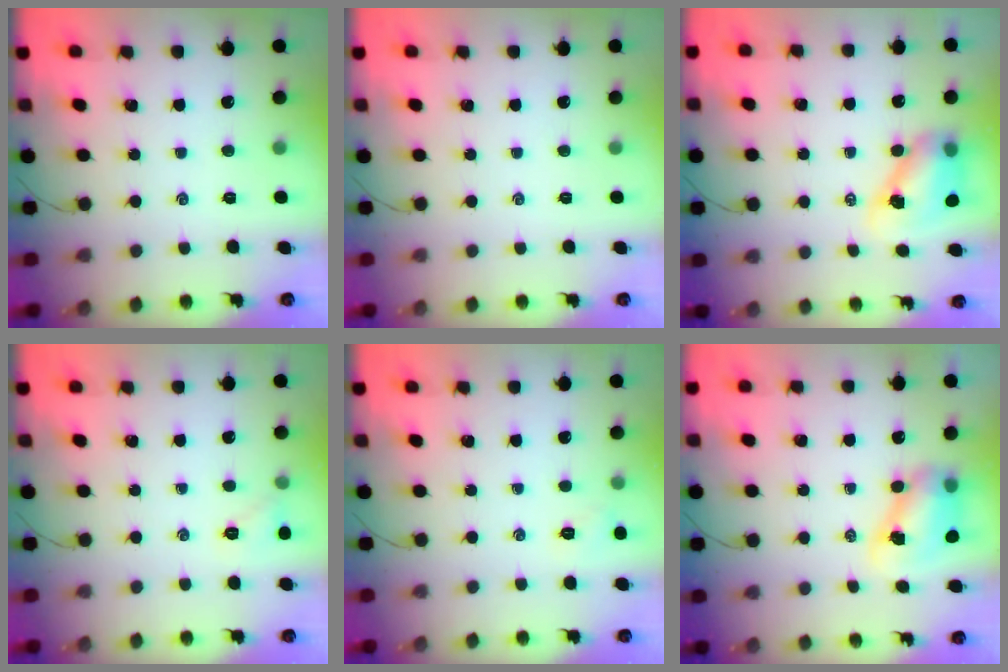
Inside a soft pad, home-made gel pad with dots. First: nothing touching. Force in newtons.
{"total": 0.0}
{"total": 8.6, "press": 8.4, "slide": 2.0}
{"total": 5.0, "press": 4.8, "slide": 1.4}
{"total": 4.6, "press": 4.4, "slide": 1.2}
{"total": 8.4, "press": 8.3, "slide": 1.7}